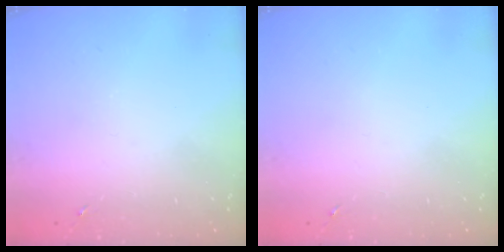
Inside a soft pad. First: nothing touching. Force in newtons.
{"total": 0.0}